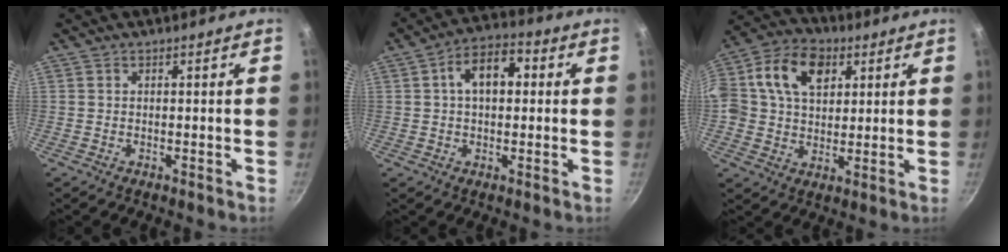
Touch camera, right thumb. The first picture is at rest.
{"total": 9.2, "force": [1.6, 5.6, 7.1], "torque": [-0.085, 0.022, 0.015]}
{"total": 15.3, "force": [4.6, 11.0, 9.5], "torque": [-0.154, 0.013, 0.067]}